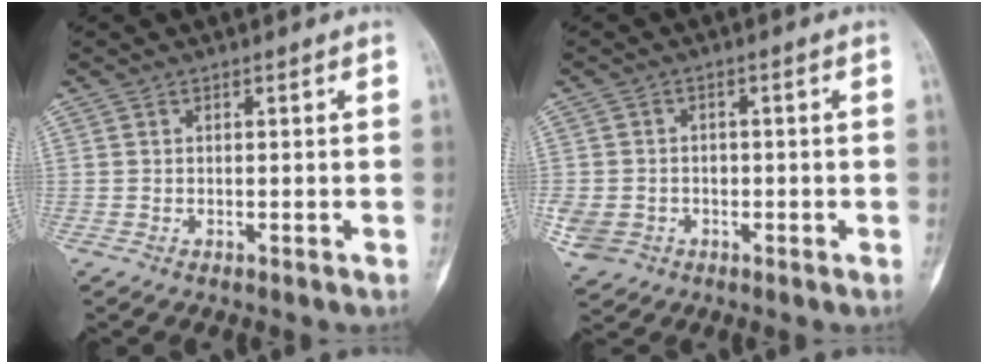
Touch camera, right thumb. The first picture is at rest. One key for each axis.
{"total": 6.7, "fx": -2.1, "fy": 5.8, "fz": 2.6, "tx": -0.058, "ty": 0.013, "tz": -0.026}